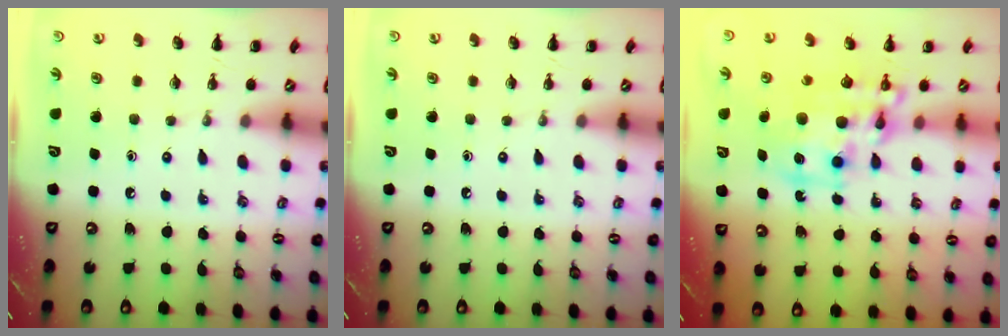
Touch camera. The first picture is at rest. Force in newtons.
{"total": 0.0}
{"total": 13.5, "press": 13.1, "slide": 3.3}